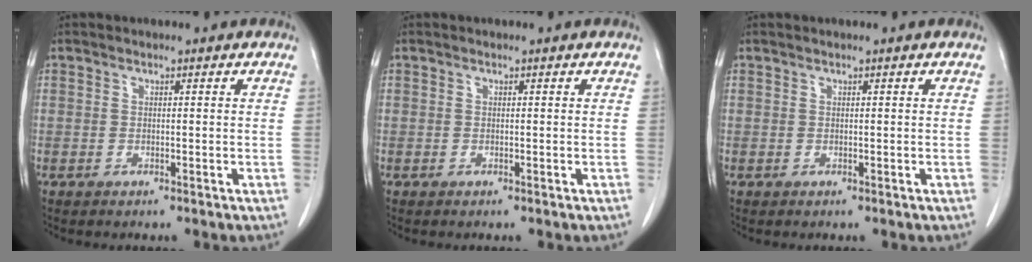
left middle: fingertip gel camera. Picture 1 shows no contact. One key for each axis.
{"total": 0.0}
{"total": 0.0}